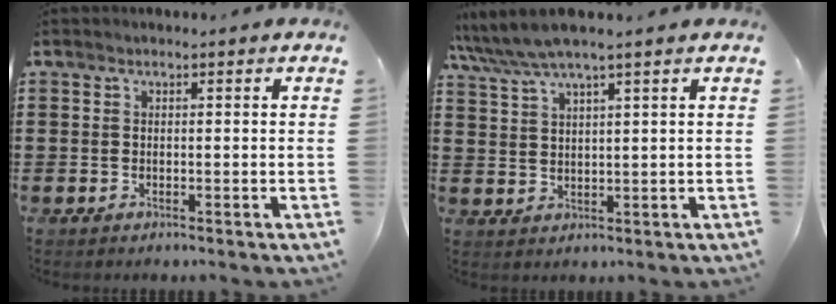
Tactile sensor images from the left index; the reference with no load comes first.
{"total": 4.8, "force": [3.8, 0.3, 2.9], "torque": [-0.067, -0.006, 0.066]}